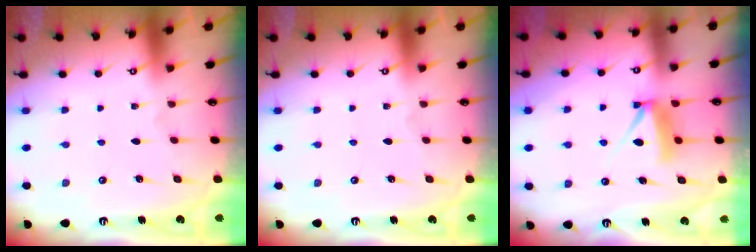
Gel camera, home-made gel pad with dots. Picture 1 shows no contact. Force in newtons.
{"total": 0.0}
{"total": 7.9, "press": 7.8, "slide": 0.6}